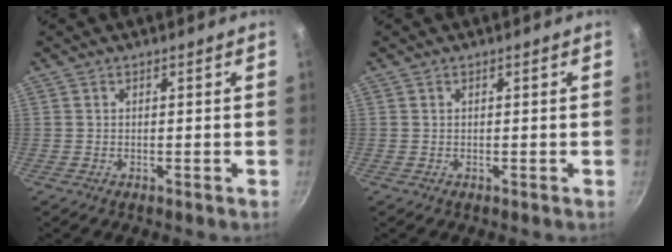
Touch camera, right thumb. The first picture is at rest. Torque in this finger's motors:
{"motor_torque": [-0.19, -0.19, 0.05, -0.05, 0.01]}